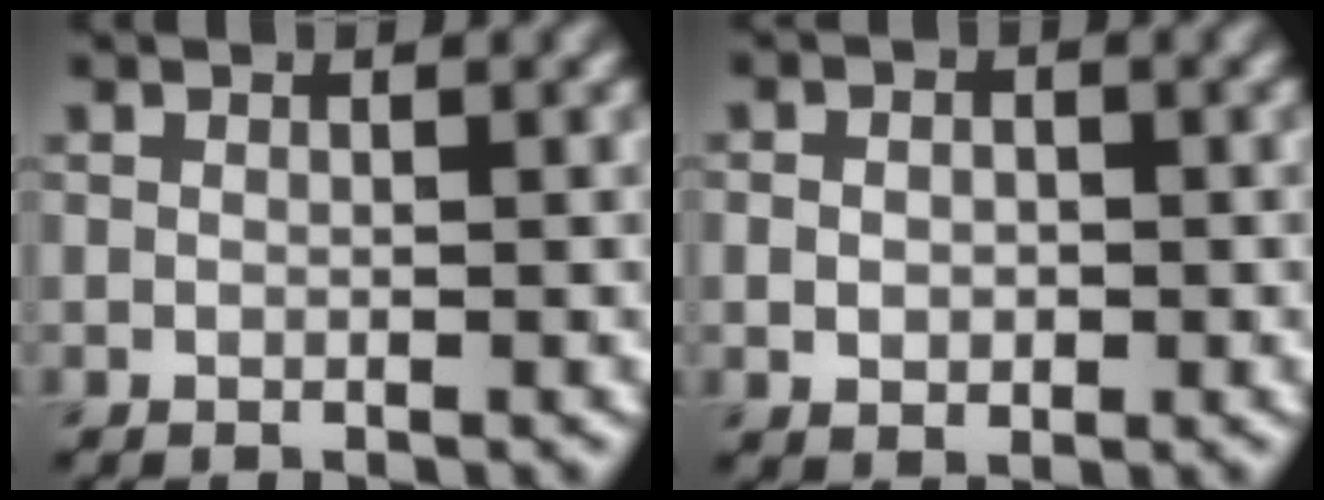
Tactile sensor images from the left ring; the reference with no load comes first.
{"total": 2.0, "force": [-0.2, 1.6, 1.3], "torque": [-0.023, -0.002, -0.006]}